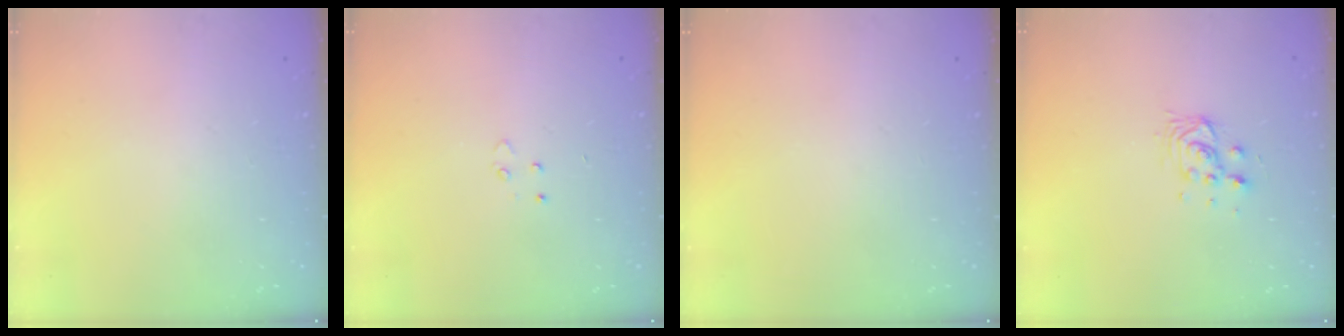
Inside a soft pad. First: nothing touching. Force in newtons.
{"total": 3.0, "press": 3.0, "slide": 0.4}
{"total": 0.0}
{"total": 5.8, "press": 5.7, "slide": 1.2}